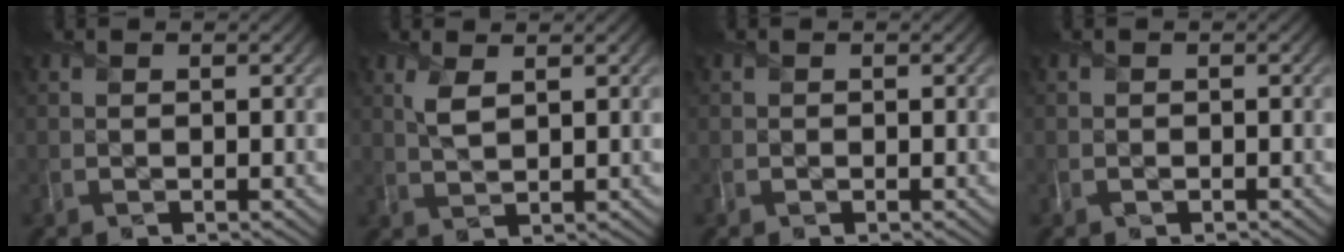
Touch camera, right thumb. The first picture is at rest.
{"total": 2.8, "force": [1.3, 1.1, 2.2], "torque": [-0.058, 0.000, 0.029]}
{"total": 0.0}
{"total": 0.7, "force": [-0.4, 0.5, 0.1], "torque": [-0.002, -0.007, -0.007]}